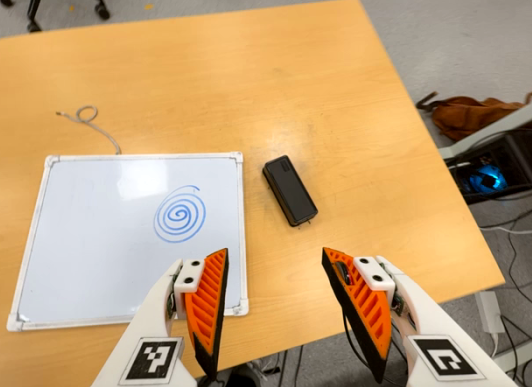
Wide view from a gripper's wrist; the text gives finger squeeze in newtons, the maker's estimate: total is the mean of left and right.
{"total": 0.0}